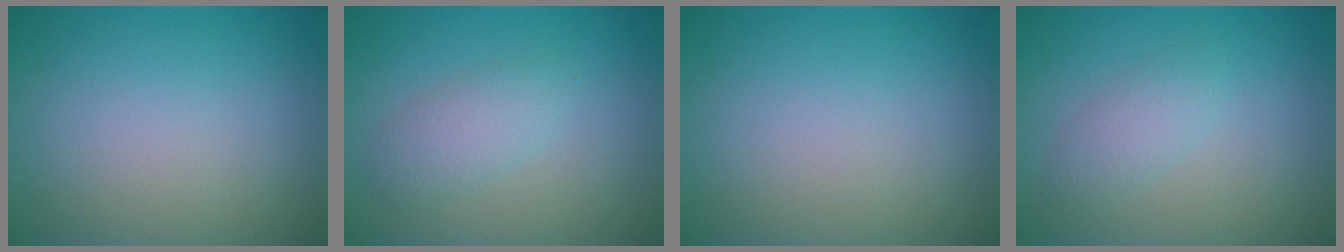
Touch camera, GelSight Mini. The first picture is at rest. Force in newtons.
{"total": 2.4, "press": 2.4, "slide": 0.2}
{"total": 0.0}
{"total": 1.9, "press": 1.9, "slide": 0.0}